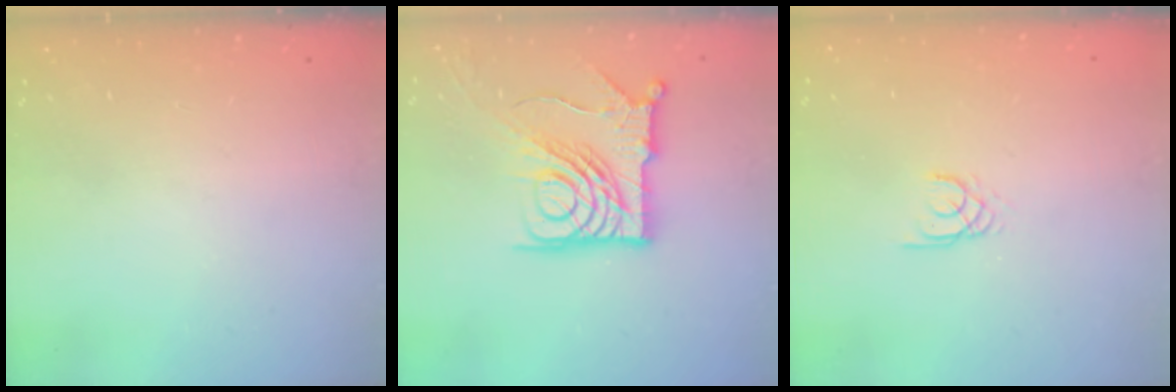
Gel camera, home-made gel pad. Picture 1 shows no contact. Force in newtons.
{"total": 15.4, "press": 15.3, "slide": 1.7}
{"total": 1.6, "press": 1.6, "slide": 0.2}